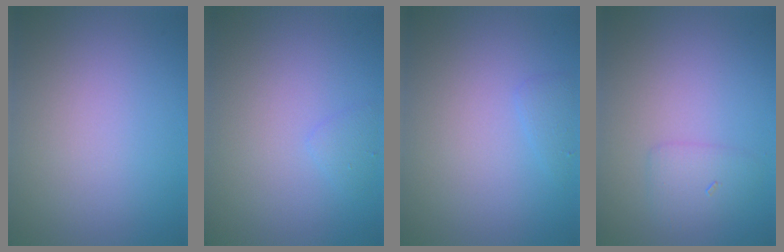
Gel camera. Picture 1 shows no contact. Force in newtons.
{"total": 0.9, "press": 0.9, "slide": 0.0}
{"total": 0.9, "press": 0.9, "slide": 0.1}
{"total": 1.8, "press": 1.8, "slide": 0.1}